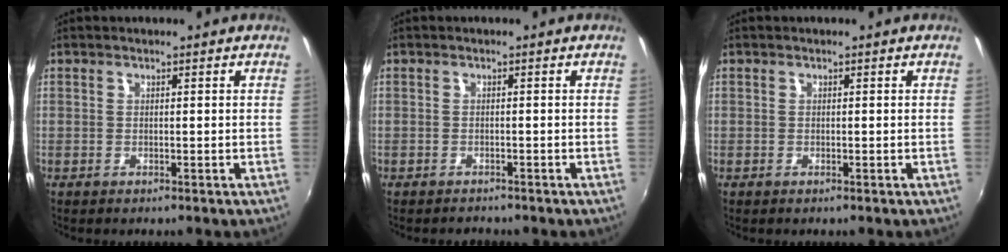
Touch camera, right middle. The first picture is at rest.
{"total": 1.4, "force": [-1.3, 0.5, -0.2], "torque": [-0.003, -0.002, -0.019]}
{"total": 0.0}